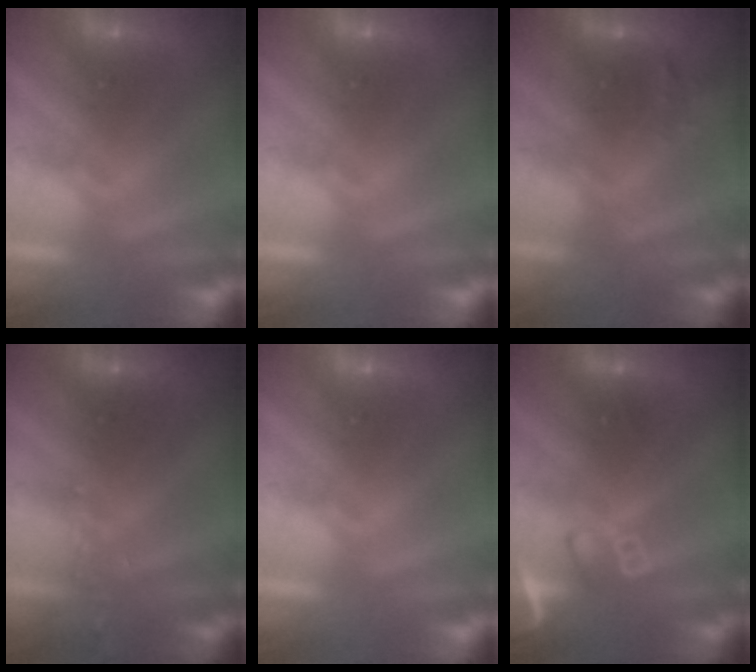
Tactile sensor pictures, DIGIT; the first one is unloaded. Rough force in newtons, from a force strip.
{"total": 0.0}
{"total": 2.8}
{"total": 2.4}
{"total": 0.0}
{"total": 2.7}